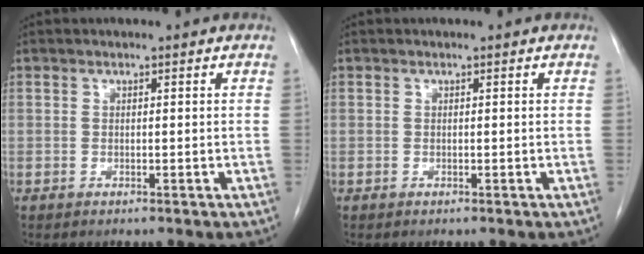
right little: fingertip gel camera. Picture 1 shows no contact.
{"total": 0.0}